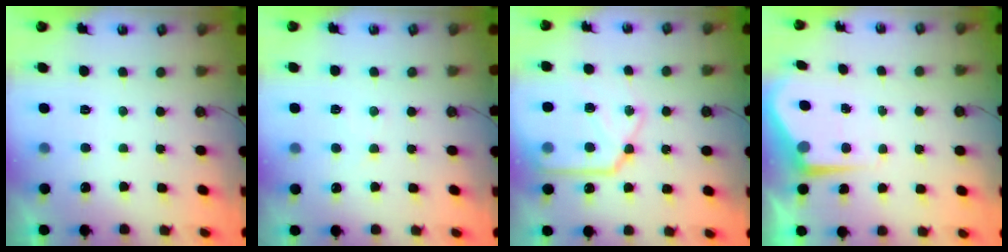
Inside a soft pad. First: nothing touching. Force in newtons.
{"total": 4.6, "press": 4.5, "slide": 0.5}
{"total": 17.8, "press": 17.7, "slide": 1.8}
{"total": 5.4, "press": 5.4, "slide": 0.3}